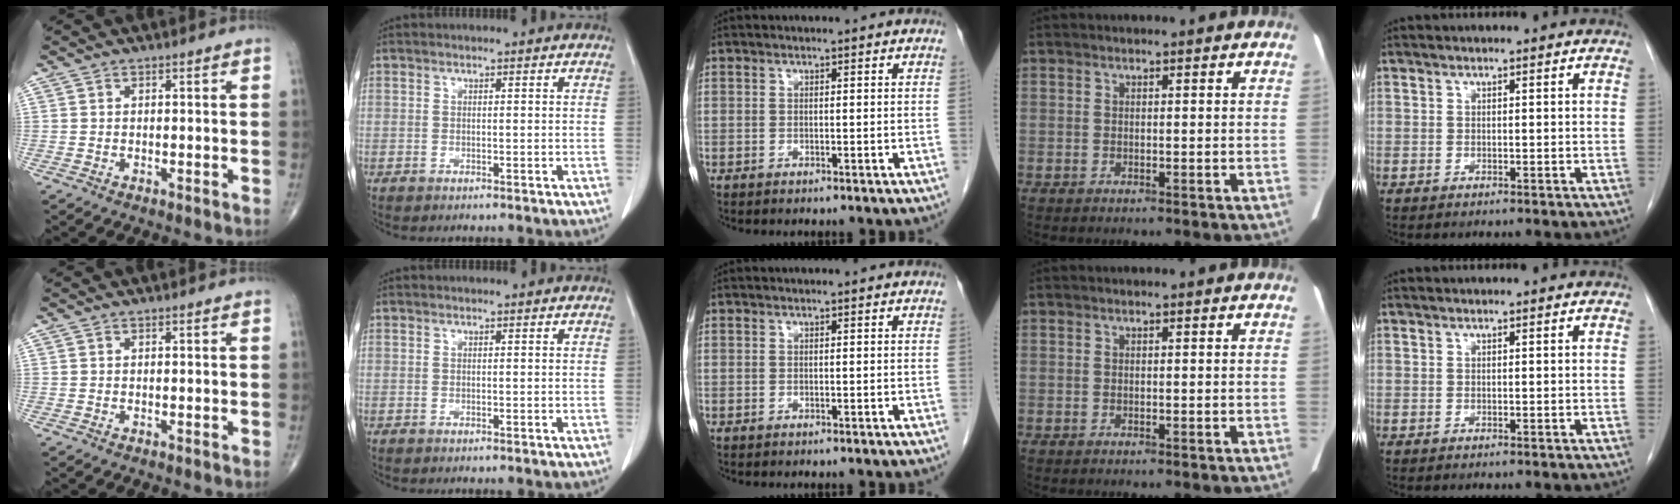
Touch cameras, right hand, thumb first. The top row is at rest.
{}